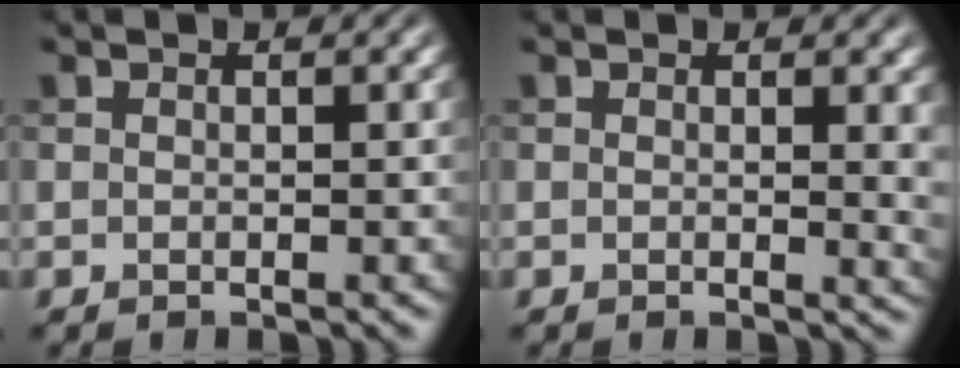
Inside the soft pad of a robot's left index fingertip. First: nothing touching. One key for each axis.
{"total": 2.3, "fx": 0.5, "fy": 0.7, "fz": 2.1, "tx": -0.021, "ty": -0.002, "tz": 0.009}